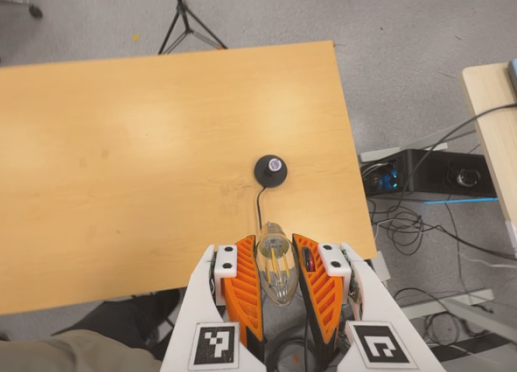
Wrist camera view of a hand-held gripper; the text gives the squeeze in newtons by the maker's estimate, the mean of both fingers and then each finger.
{"total": 18.6, "left": 20.0, "right": 17.1}